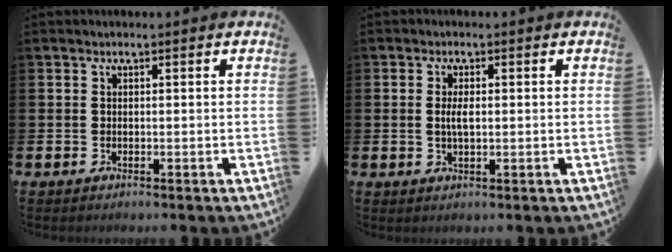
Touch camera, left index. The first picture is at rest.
{"total": 2.6, "force": [0.1, 1.0, 2.4], "torque": [-0.045, 0.004, -0.001]}